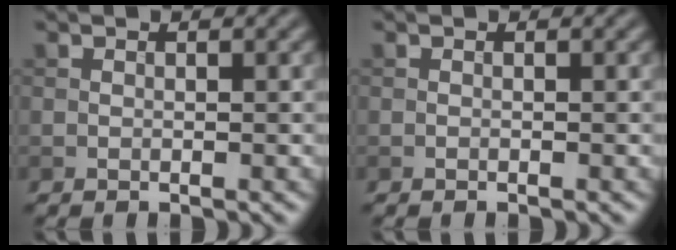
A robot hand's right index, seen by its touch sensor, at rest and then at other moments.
{"total": 0.0}